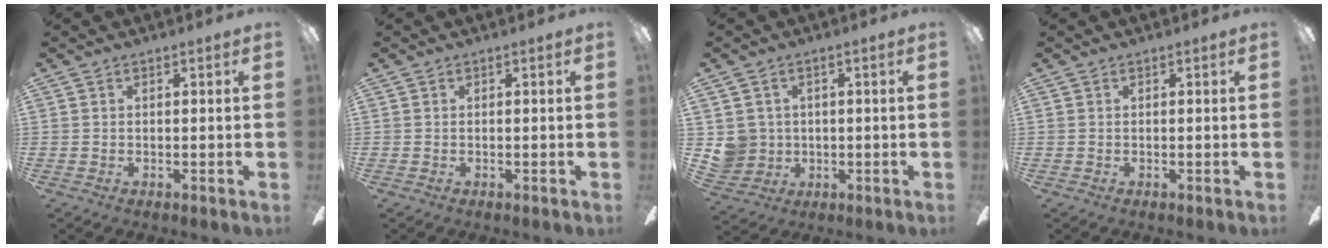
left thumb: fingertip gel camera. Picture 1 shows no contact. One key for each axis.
{"total": 0.0}
{"total": 5.8, "fx": 0.9, "fy": 5.6, "fz": 0.7, "tx": -0.022, "ty": 0.002, "tz": 0.022}
{"total": 0.0}